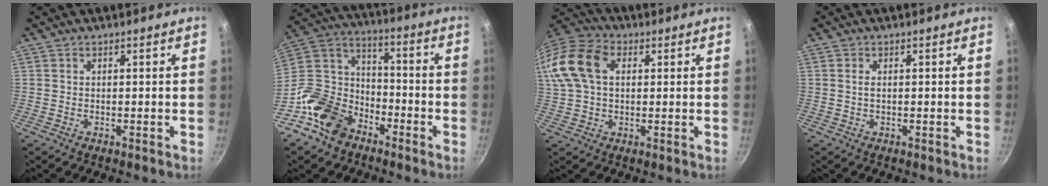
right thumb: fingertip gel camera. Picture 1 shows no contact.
{"total": 15.6, "force": [-9.0, 10.8, 6.7], "torque": [-0.092, 0.075, -0.183]}
{"total": 17.2, "force": [4.0, 11.8, 12.0], "torque": [-0.256, 0.028, 0.061]}
{"total": 1.1, "force": [0.2, 0.6, 1.0], "torque": [-0.018, 0.001, 0.002]}